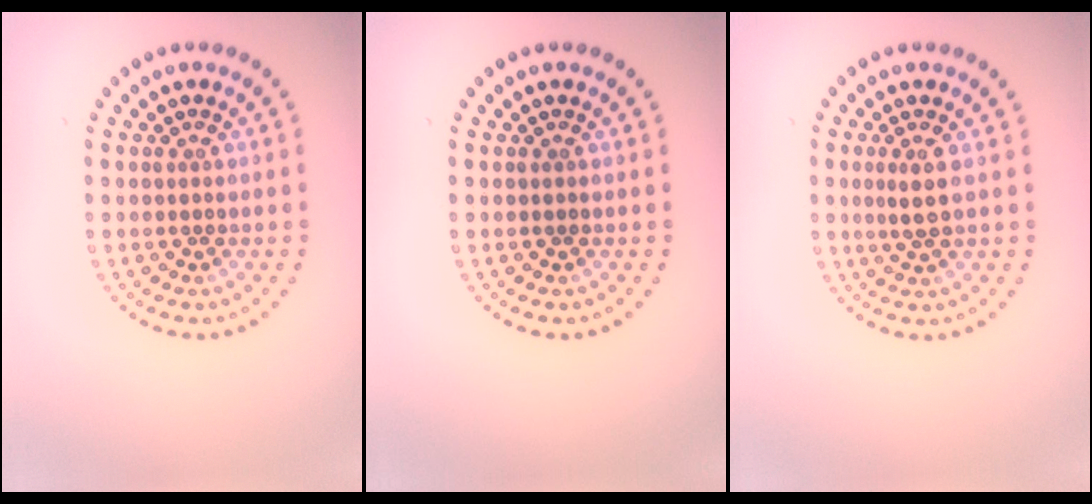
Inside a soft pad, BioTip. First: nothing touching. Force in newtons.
{"total": 0.0}
{"total": 1.6, "press": 1.3, "slide": 1.0}